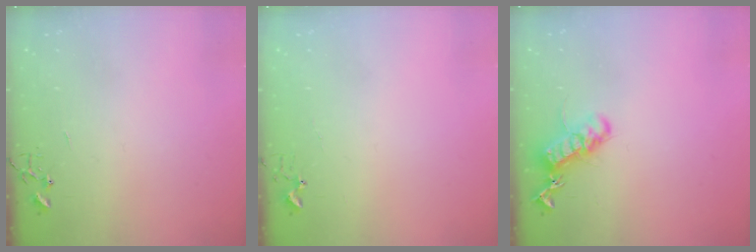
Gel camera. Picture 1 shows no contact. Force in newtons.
{"total": 3.4, "press": 3.4, "slide": 0.5}
{"total": 15.5, "press": 15.4, "slide": 1.8}